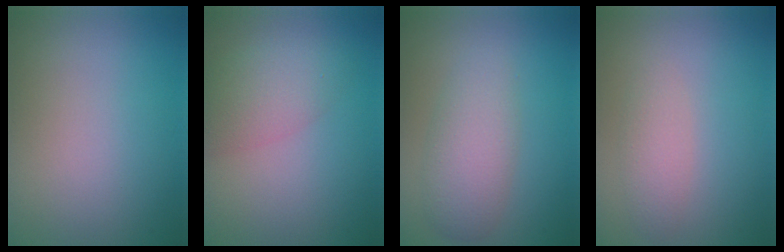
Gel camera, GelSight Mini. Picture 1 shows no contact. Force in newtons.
{"total": 3.7, "press": 3.7, "slide": 0.2}
{"total": 2.2, "press": 2.2, "slide": 0.2}
{"total": 1.7, "press": 1.7, "slide": 0.1}